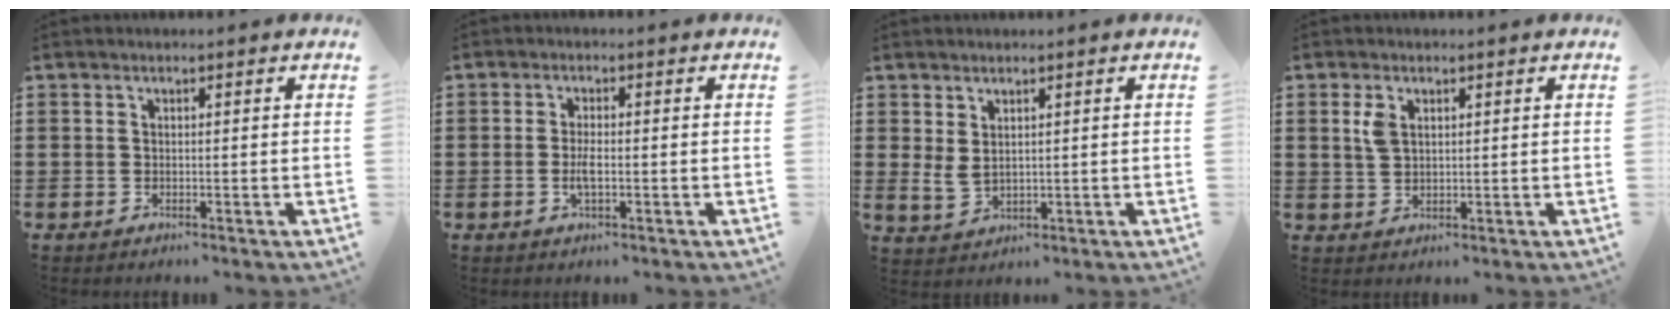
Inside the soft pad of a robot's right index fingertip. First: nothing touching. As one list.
[{"total": 2.7, "force": [-0.6, 0.8, 2.5], "torque": [-0.058, -0.004, -0.015]}, {"total": 2.4, "force": [1.3, 1.3, 1.5], "torque": [-0.047, -0.002, 0.021]}, {"total": 2.7, "force": [1.1, 1.5, 2.0], "torque": [-0.045, 0.005, 0.019]}]